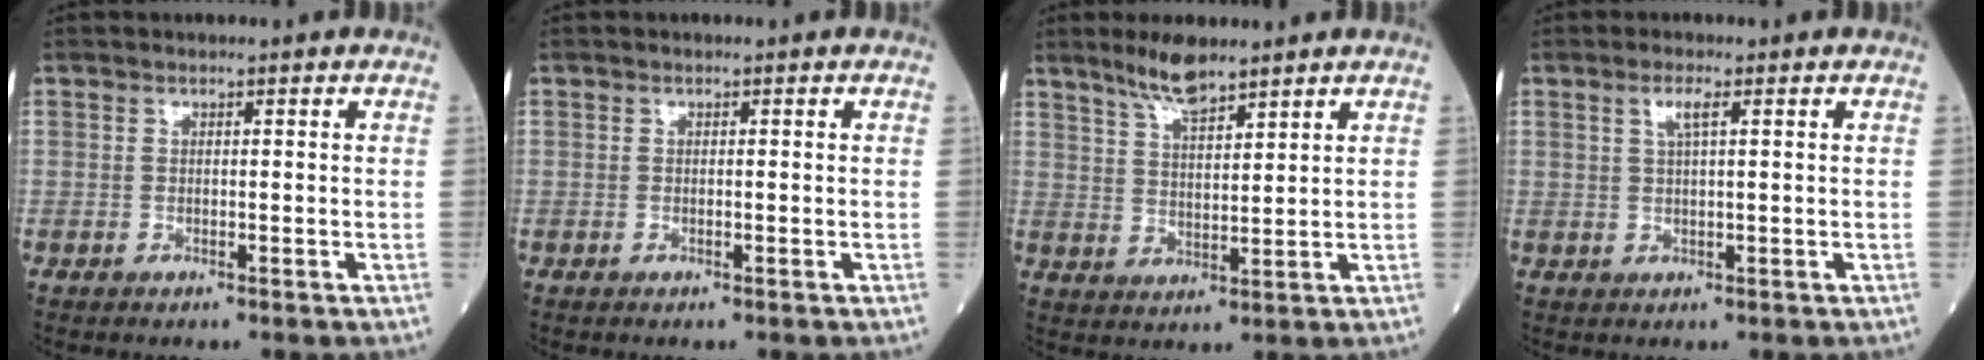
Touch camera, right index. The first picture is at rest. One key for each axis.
{"total": 0.0}
{"total": 6.1, "fx": 5.0, "fy": 0.9, "fz": 3.4, "tx": -0.072, "ty": 0.000, "tz": 0.096}
{"total": 2.5, "fx": 1.1, "fy": 0.3, "fz": 2.2, "tx": -0.048, "ty": 0.004, "tz": 0.020}